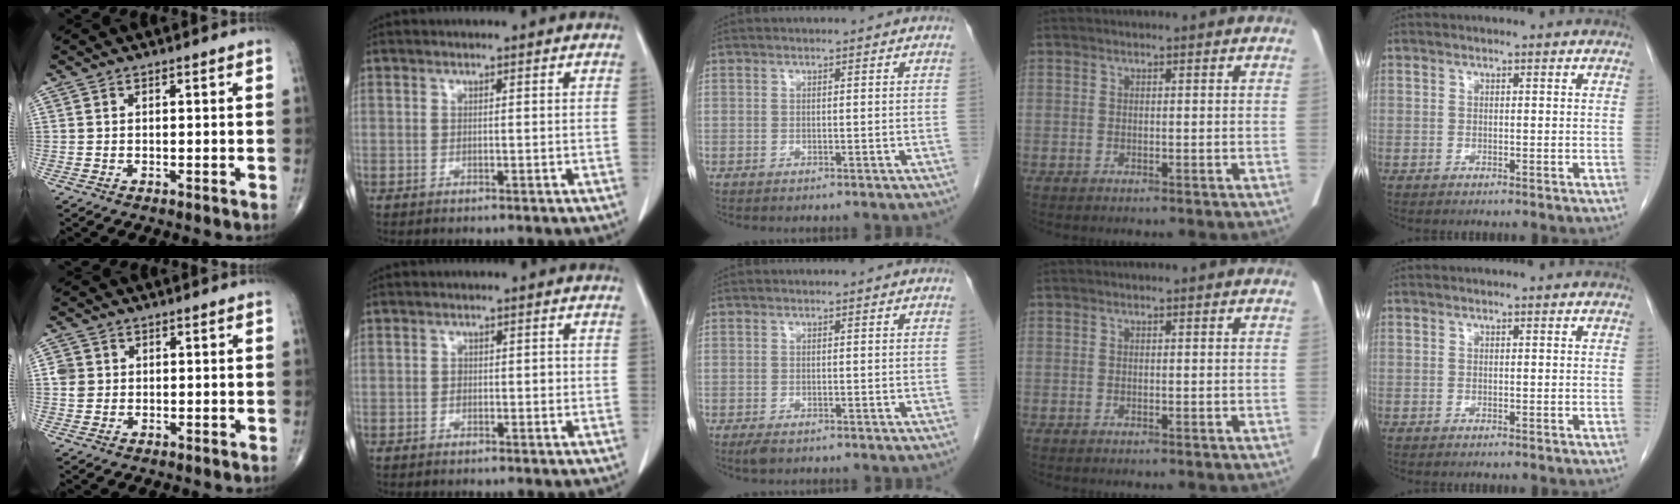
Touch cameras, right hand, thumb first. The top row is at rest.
{"thumb": {"total": 2.6, "force": [0.4, 2.4, 0.9], "torque": [-0.005, 0.002, 0.009]}, "index": {"total": 1.4, "force": [-0.2, 0.9, 1.1], "torque": [-0.012, 0.005, -0.002]}, "middle": {"total": 1.5, "force": [-1.0, 0.6, 1.0], "torque": [-0.021, -0.003, -0.013]}}